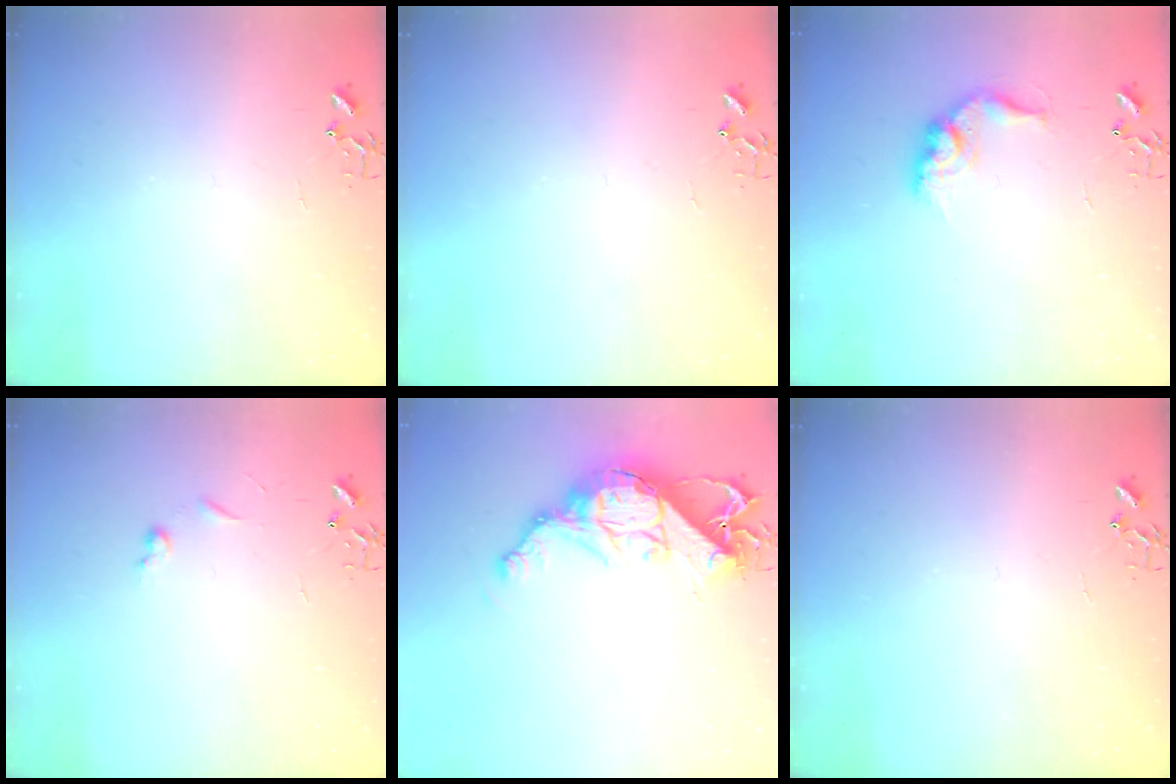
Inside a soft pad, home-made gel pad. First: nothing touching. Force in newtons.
{"total": 0.0}
{"total": 12.4, "press": 12.4, "slide": 0.6}
{"total": 4.4, "press": 4.3, "slide": 0.6}
{"total": 15.3, "press": 15.3, "slide": 1.0}
{"total": 0.0}